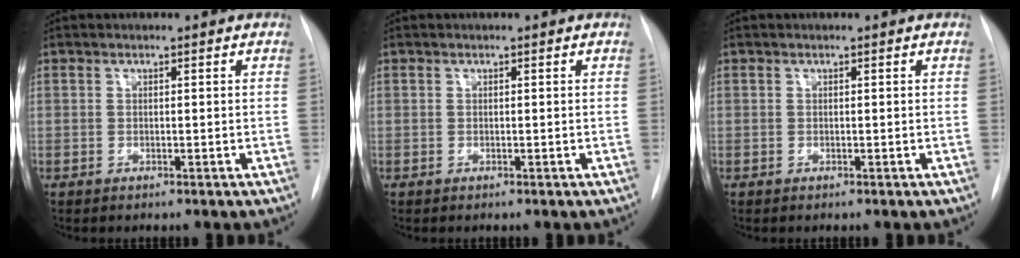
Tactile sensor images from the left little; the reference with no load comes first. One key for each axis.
{"total": 0.0}
{"total": 0.0}